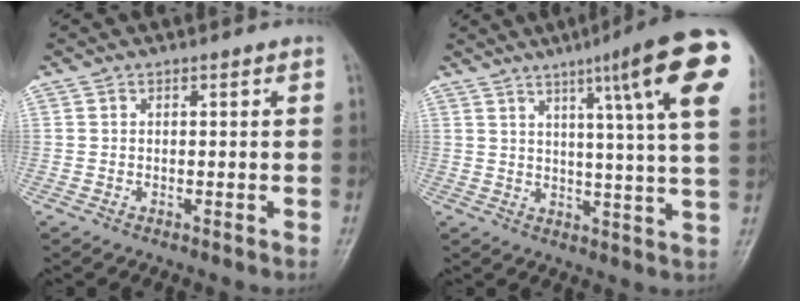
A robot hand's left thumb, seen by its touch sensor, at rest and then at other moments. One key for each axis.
{"total": 20.0, "fx": 9.5, "fy": 1.7, "fz": 17.5, "tx": -0.227, "ty": -0.024, "tz": 0.113}